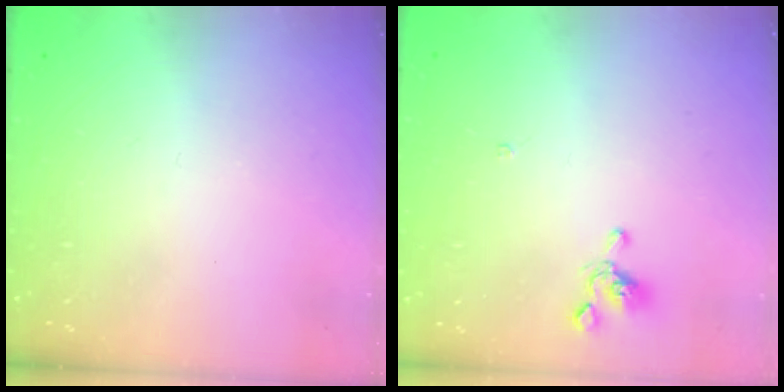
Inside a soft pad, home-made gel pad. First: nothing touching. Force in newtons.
{"total": 0.8, "press": 0.5, "slide": 0.7}